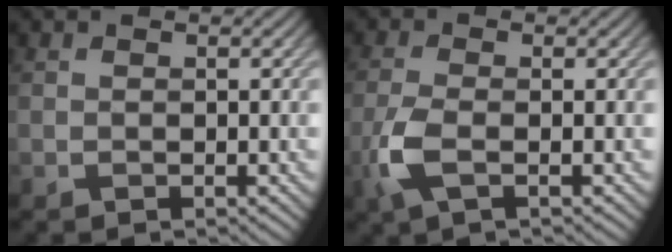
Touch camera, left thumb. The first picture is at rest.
{"total": 4.4, "force": [-1.6, 1.7, 3.7], "torque": [-0.101, -0.004, -0.042]}